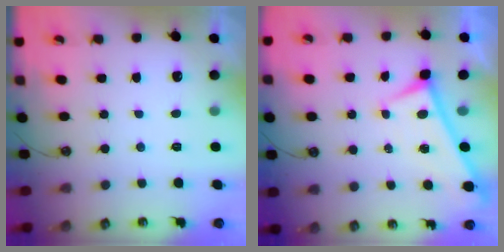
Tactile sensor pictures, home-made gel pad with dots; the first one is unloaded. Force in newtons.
{"total": 0.0}